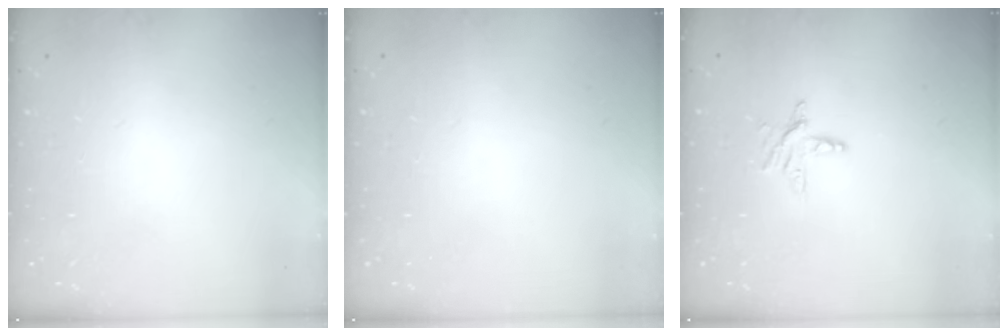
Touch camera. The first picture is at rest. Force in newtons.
{"total": 0.0}
{"total": 5.5, "press": 5.5, "slide": 0.5}